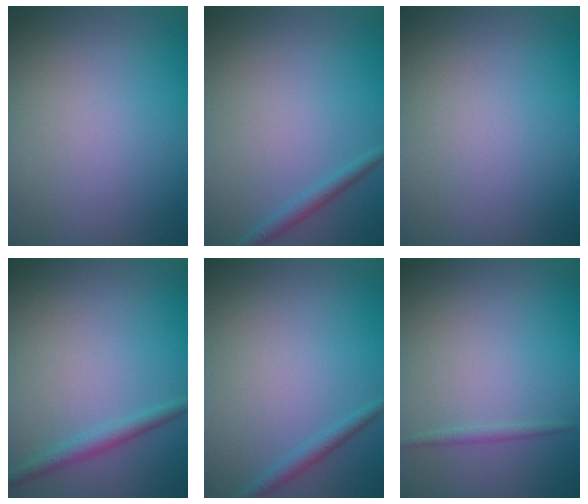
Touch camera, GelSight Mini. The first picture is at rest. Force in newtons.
{"total": 1.5, "press": 1.5, "slide": 0.1}
{"total": 0.0}
{"total": 1.9, "press": 1.9, "slide": 0.2}
{"total": 1.5, "press": 1.5, "slide": 0.1}
{"total": 0.8, "press": 0.8, "slide": 0.1}